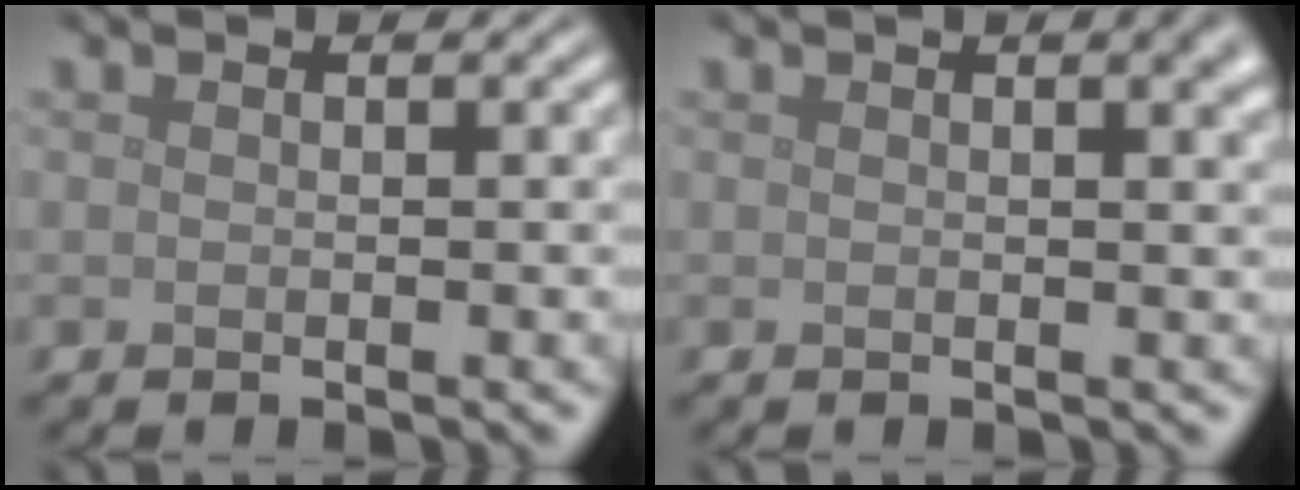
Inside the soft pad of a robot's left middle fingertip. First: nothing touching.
{"total": 3.1, "force": [1.4, 1.2, 2.5], "torque": [-0.014, 0.009, 0.015]}